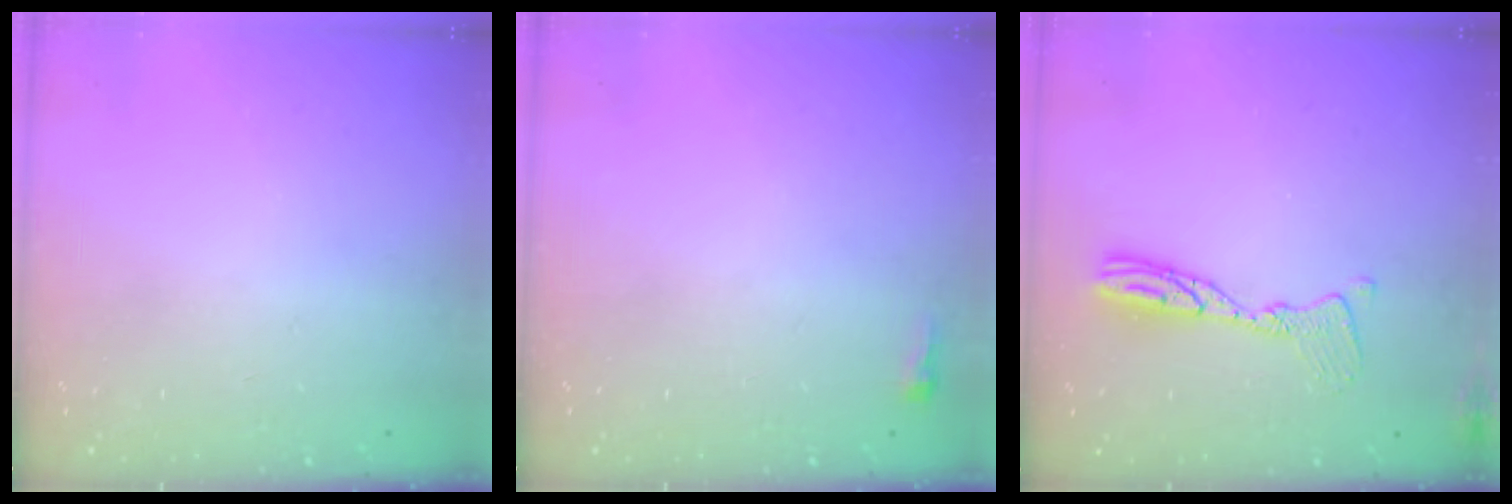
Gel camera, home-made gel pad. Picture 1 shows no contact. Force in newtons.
{"total": 2.4, "press": 2.4, "slide": 0.6}
{"total": 10.8, "press": 10.8, "slide": 1.0}